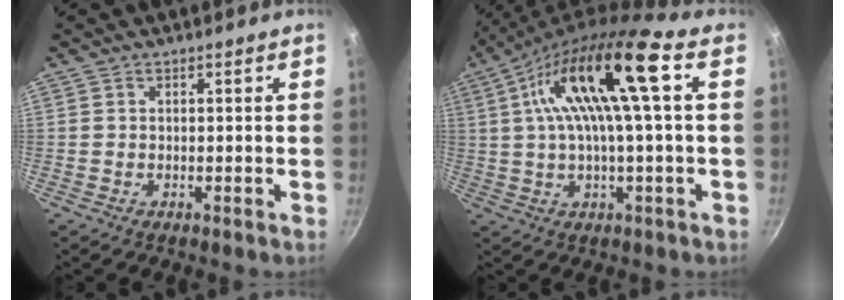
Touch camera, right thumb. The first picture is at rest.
{"total": 14.0, "force": [3.4, 2.1, 13.4], "torque": [-0.238, 0.018, 0.065]}